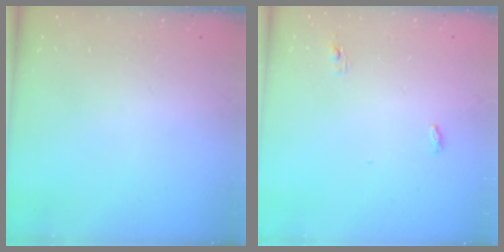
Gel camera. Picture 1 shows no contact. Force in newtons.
{"total": 3.6, "press": 3.5, "slide": 0.9}